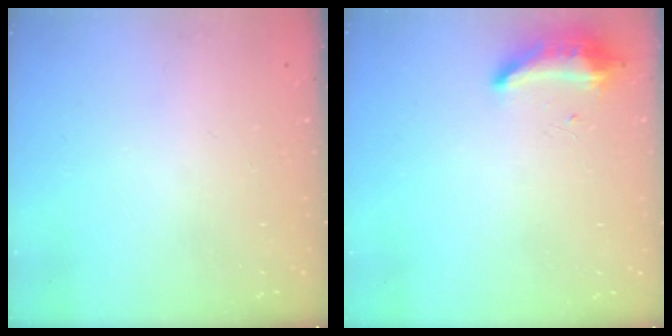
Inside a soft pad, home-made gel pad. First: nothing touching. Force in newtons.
{"total": 8.3, "press": 8.2, "slide": 0.7}